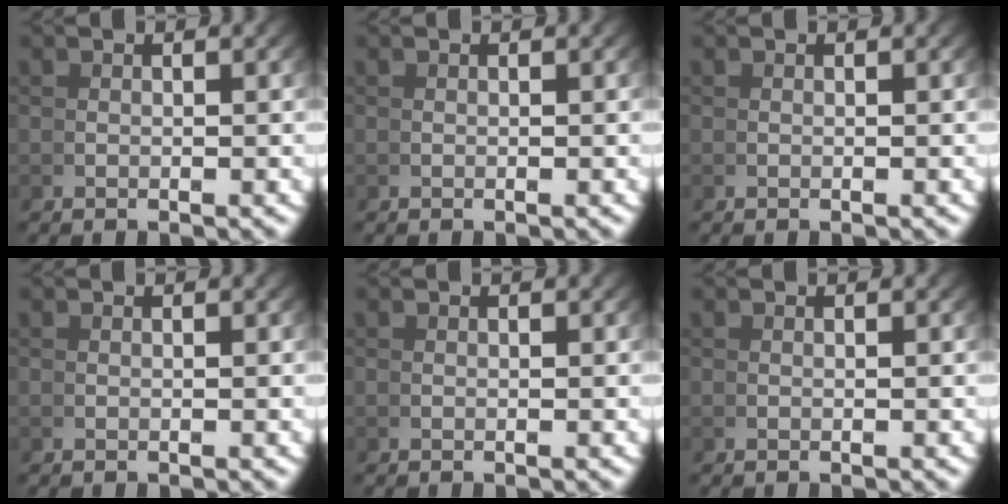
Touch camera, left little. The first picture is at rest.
{"total": 0.0}
{"total": 0.0}
{"total": 0.0}
{"total": 0.0}
{"total": 0.0}